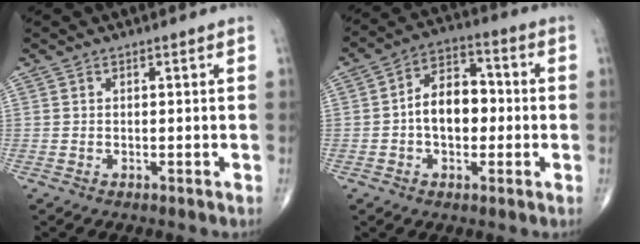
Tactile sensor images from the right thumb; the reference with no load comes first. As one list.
[{"total": 10.2, "force": [-0.8, 6.7, 7.7], "torque": [-0.098, 0.031, -0.025]}]